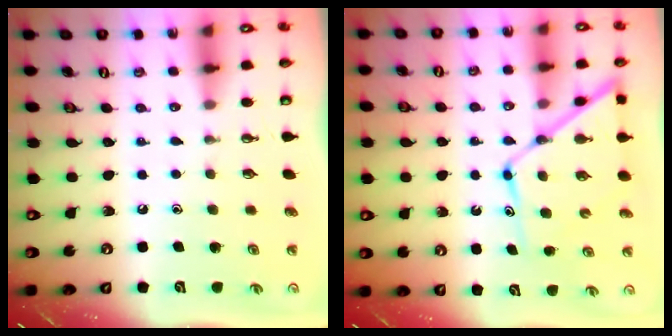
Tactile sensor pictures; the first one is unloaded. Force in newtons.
{"total": 12.3, "press": 12.2, "slide": 1.3}